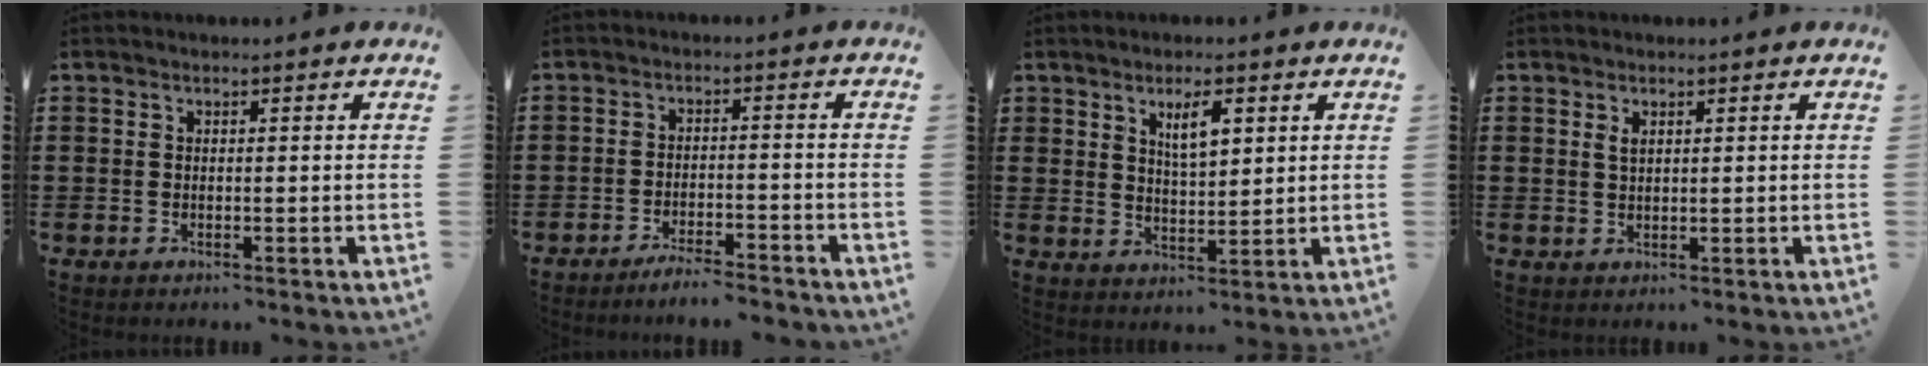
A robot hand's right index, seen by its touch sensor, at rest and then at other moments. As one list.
[{"total": 3.5, "force": [-3.4, -0.2, 0.9], "torque": [-0.018, 0.000, -0.067]}, {"total": 4.3, "force": [2.3, 1.5, 3.4], "torque": [-0.057, -0.002, 0.036]}, {"total": 1.2, "force": [0.6, 0.6, 0.9], "torque": [-0.020, 0.004, 0.011]}]